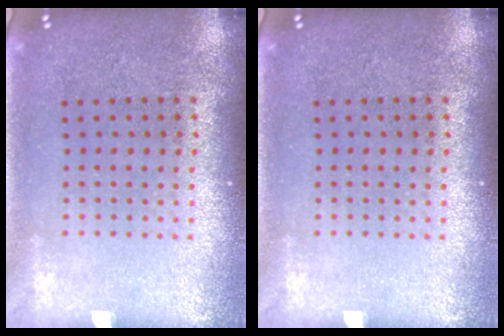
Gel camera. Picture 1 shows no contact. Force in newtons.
{"total": 0.0}